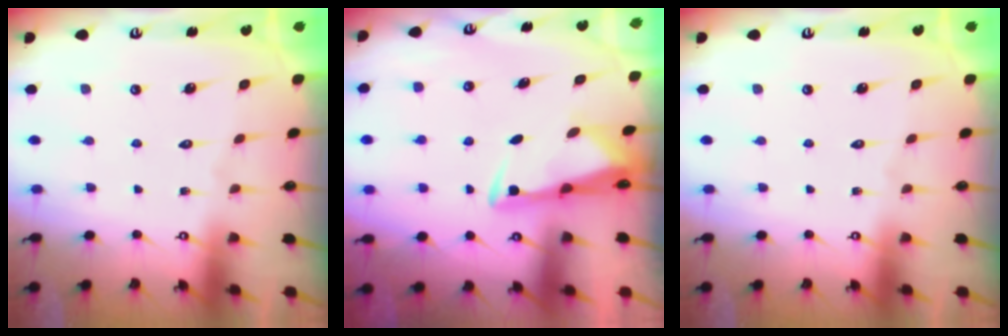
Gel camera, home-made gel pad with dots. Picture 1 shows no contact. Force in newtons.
{"total": 2.9, "press": 2.8, "slide": 0.9}
{"total": 0.0}